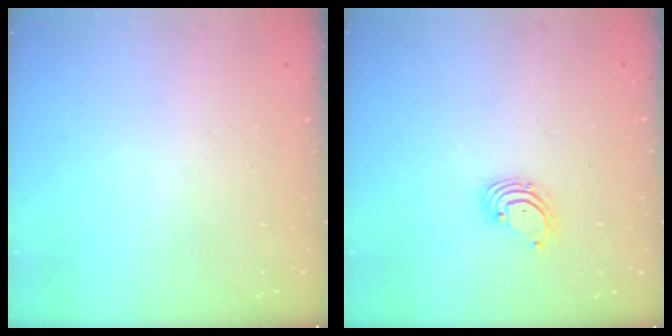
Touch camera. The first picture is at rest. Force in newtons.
{"total": 1.8, "press": 1.8, "slide": 0.2}